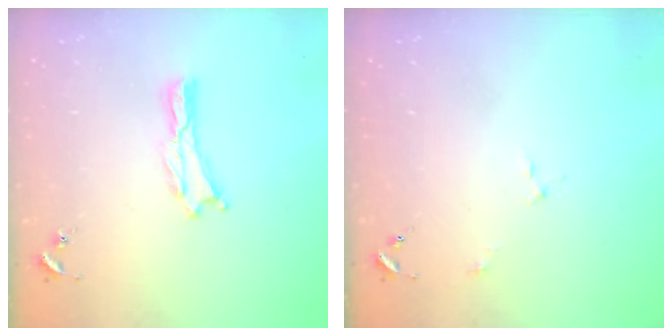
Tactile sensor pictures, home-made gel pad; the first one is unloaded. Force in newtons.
{"total": 2.0, "press": 2.0, "slide": 0.1}